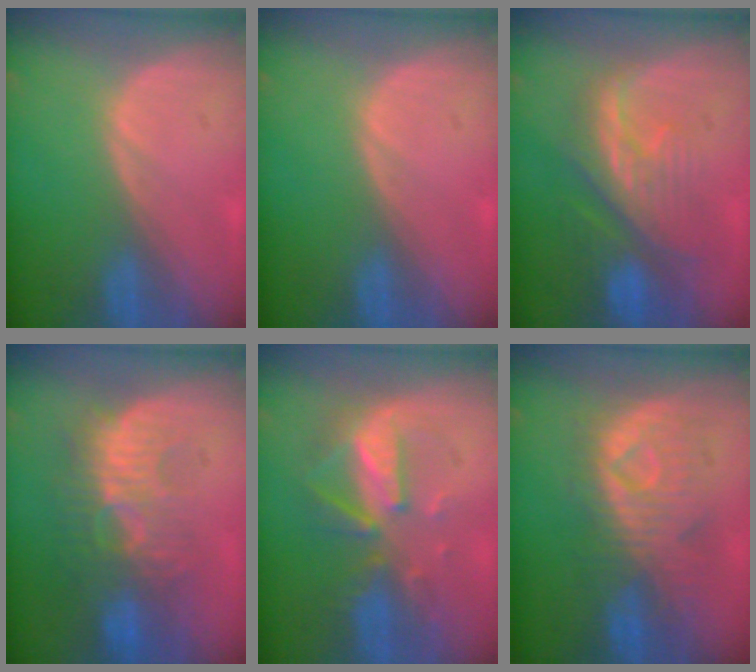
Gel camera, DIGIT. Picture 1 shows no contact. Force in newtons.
{"total": 0.0}
{"total": 9.8, "press": 9.0, "slide": 4.1}
{"total": 10.0, "press": 9.2, "slide": 3.8}
{"total": 8.0, "press": 7.4, "slide": 3.0}
{"total": 9.4, "press": 9.0, "slide": 2.4}